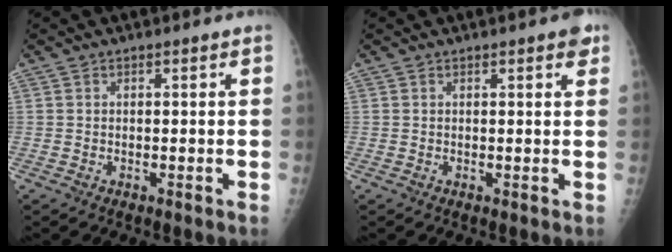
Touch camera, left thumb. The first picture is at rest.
{"total": 2.4, "force": [1.4, 0.7, 1.8], "torque": [-0.017, -0.002, 0.013]}